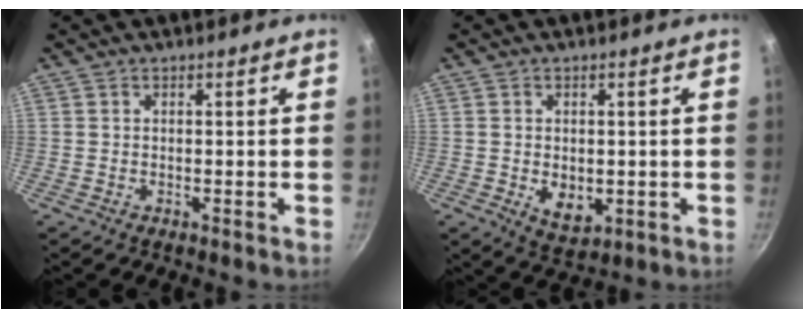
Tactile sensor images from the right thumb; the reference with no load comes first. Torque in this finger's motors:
{"motor_torque": [-0.26, 0.25, -0.07, 0.10, 0.04]}